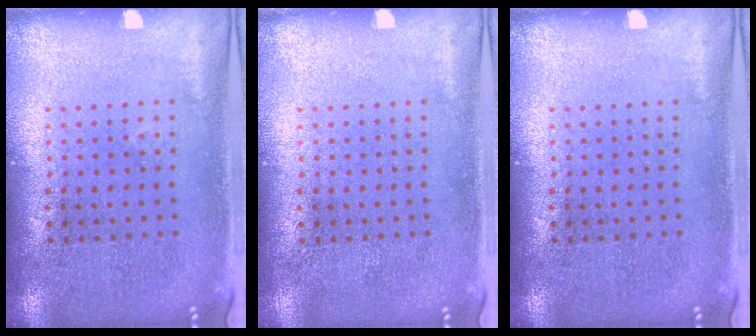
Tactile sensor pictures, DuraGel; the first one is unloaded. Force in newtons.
{"total": 0.0}
{"total": 0.0}